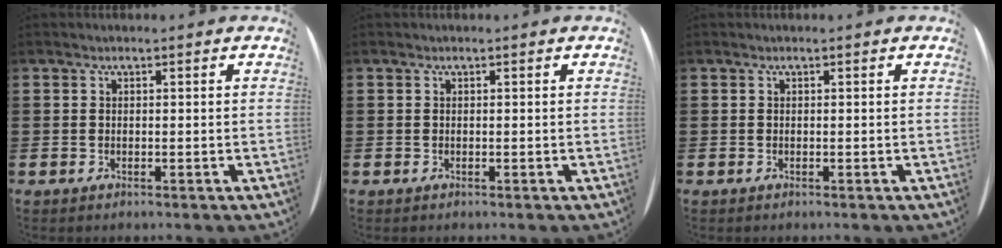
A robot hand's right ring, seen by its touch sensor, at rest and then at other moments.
{"total": 0.0}
{"total": 0.0}